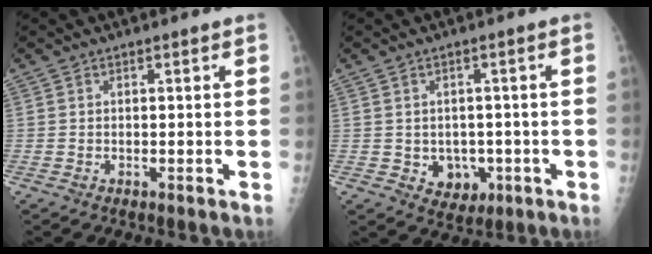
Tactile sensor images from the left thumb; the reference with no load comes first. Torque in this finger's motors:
{"motor_torque": [-0.07, 0.07, 0.24, 0.05, 0.00]}